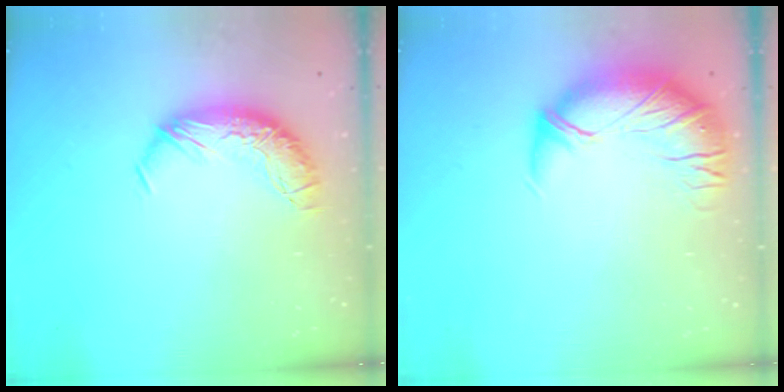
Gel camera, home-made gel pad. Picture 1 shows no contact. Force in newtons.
{"total": 2.9, "press": 1.6, "slide": 2.3}